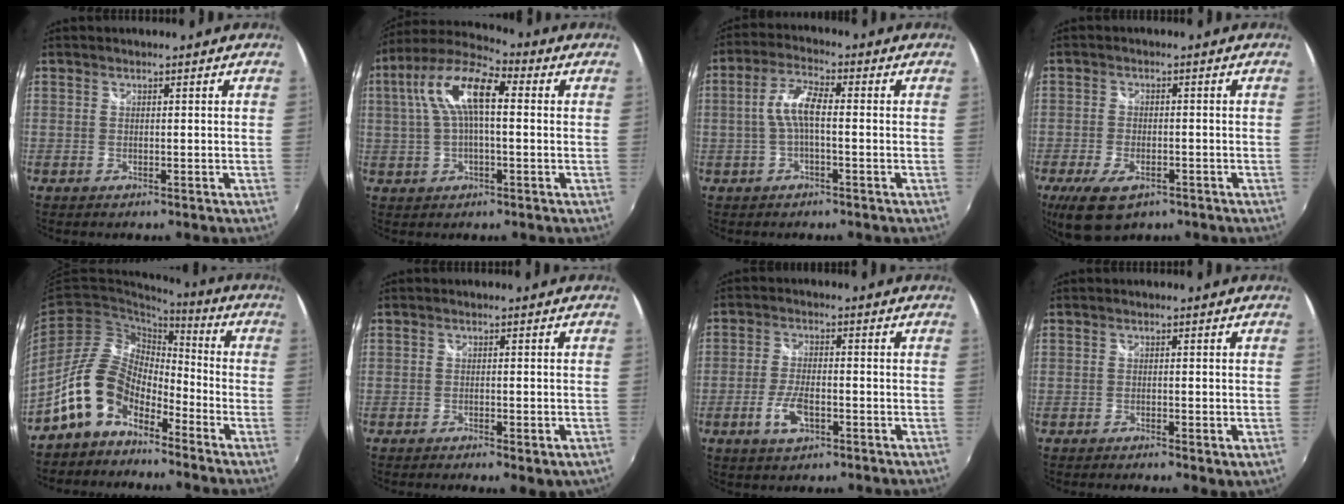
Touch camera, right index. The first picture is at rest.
{"total": 12.5, "force": [2.0, 4.8, 11.3], "torque": [-0.220, 0.027, 0.028]}
{"total": 5.9, "force": [-0.6, 1.7, 5.6], "torque": [-0.116, 0.014, -0.011]}
{"total": 9.3, "force": [-5.4, 4.7, 6.0], "torque": [-0.140, -0.025, -0.092]}
{"total": 12.0, "force": [-8.1, 6.7, 5.9], "torque": [-0.115, 0.025, -0.156]}
{"total": 4.2, "force": [-2.4, 1.2, 3.2], "torque": [-0.056, -0.017, -0.033]}
{"total": 6.0, "force": [-2.5, 2.6, 4.8], "torque": [-0.106, -0.003, -0.046]}
{"total": 2.3, "force": [-0.9, 0.7, 2.0], "torque": [-0.032, -0.008, -0.012]}